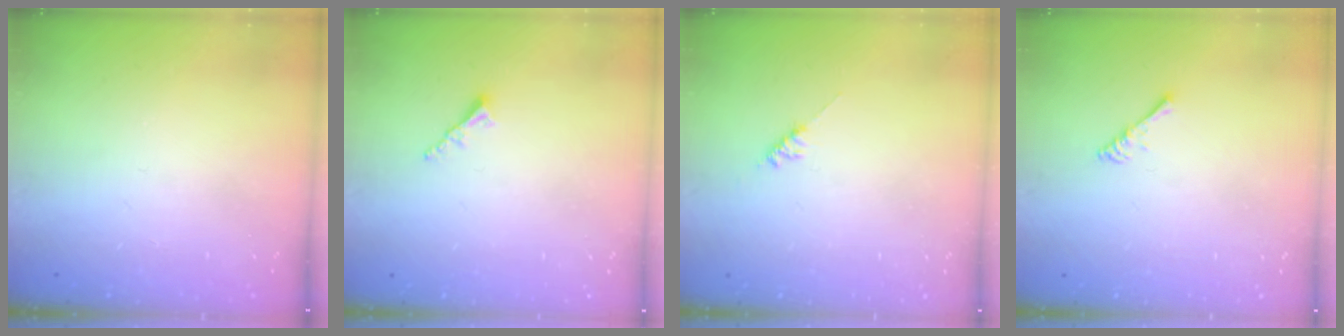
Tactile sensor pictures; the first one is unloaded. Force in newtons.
{"total": 2.3, "press": 2.2, "slide": 0.6}
{"total": 4.9, "press": 4.8, "slide": 0.8}
{"total": 2.4, "press": 2.4, "slide": 0.4}